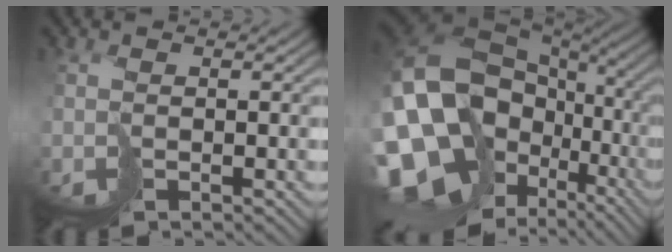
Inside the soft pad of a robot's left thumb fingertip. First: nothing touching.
{"total": 18.9, "force": [-2.4, 14.7, 11.7], "torque": [-0.280, -0.021, -0.015]}